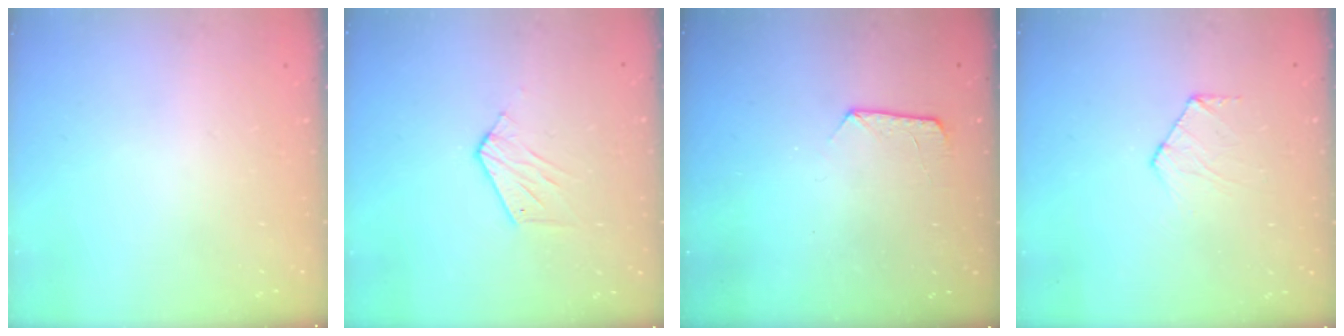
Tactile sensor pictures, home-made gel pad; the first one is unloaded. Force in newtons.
{"total": 6.3, "press": 6.3, "slide": 0.4}
{"total": 7.3, "press": 7.3, "slide": 0.7}
{"total": 5.9, "press": 5.9, "slide": 0.6}